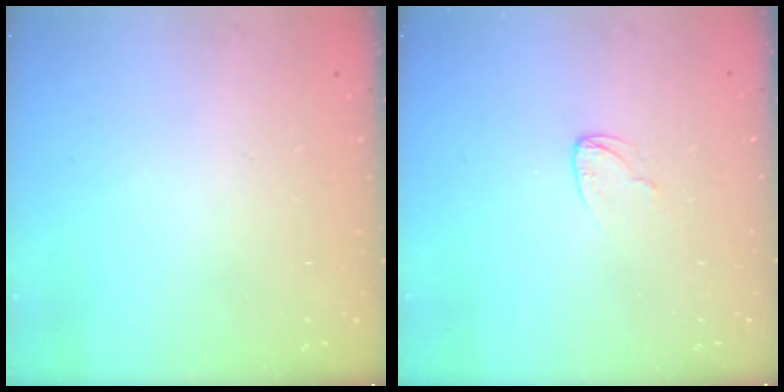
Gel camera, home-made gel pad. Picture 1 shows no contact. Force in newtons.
{"total": 3.8, "press": 3.8, "slide": 0.3}